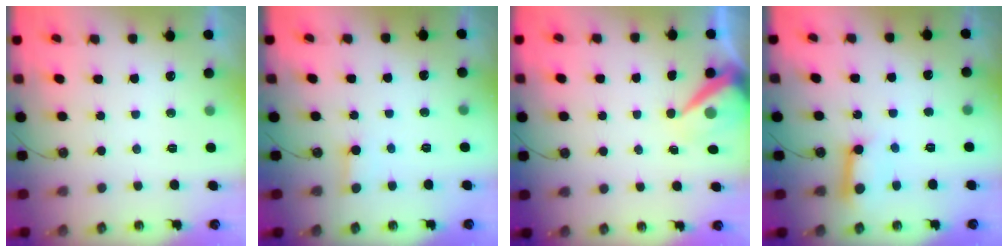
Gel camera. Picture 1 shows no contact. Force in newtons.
{"total": 2.7, "press": 2.7, "slide": 0.2}
{"total": 8.6, "press": 8.6, "slide": 0.7}
{"total": 10.4, "press": 10.4, "slide": 0.9}